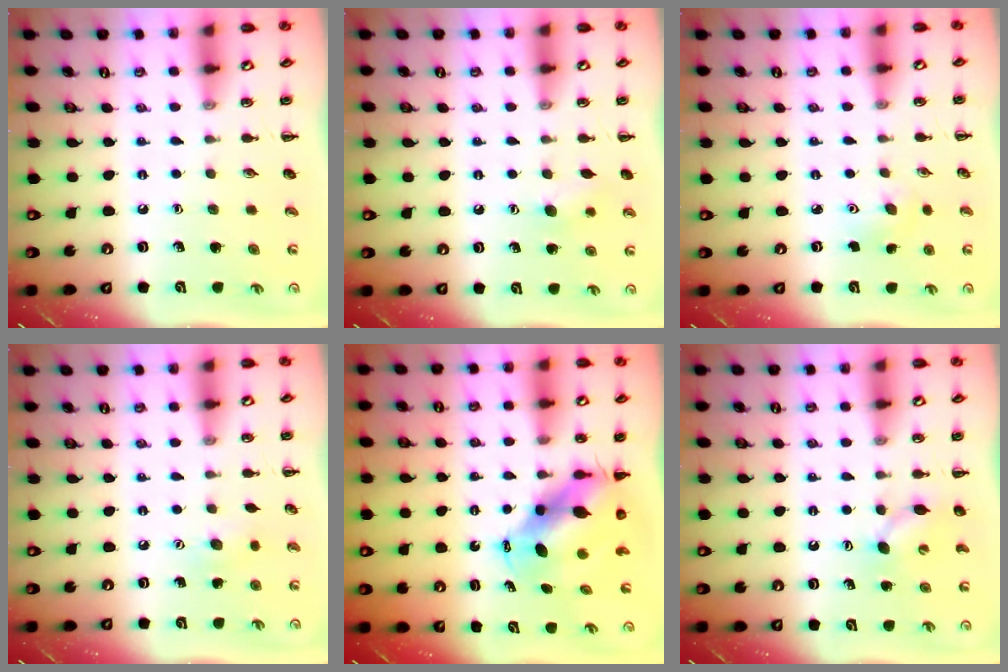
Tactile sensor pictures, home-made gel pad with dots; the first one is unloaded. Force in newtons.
{"total": 6.8, "press": 6.6, "slide": 1.7}
{"total": 4.7, "press": 4.5, "slide": 1.3}
{"total": 5.3, "press": 5.1, "slide": 1.2}
{"total": 7.2, "press": 7.0, "slide": 1.9}
{"total": 5.2, "press": 5.1, "slide": 1.2}